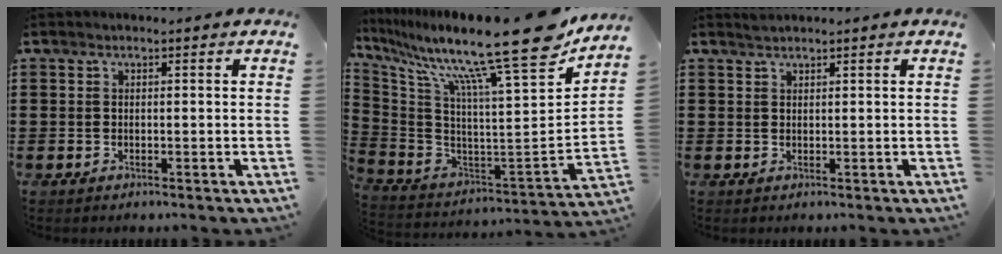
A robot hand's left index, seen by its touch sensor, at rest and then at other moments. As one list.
[{"total": 17.1, "force": [12.8, 1.4, 11.3], "torque": [-0.206, -0.101, 0.198]}, {"total": 1.1, "force": [1.1, 0.2, 0.1], "torque": [-0.005, 0.000, 0.022]}]